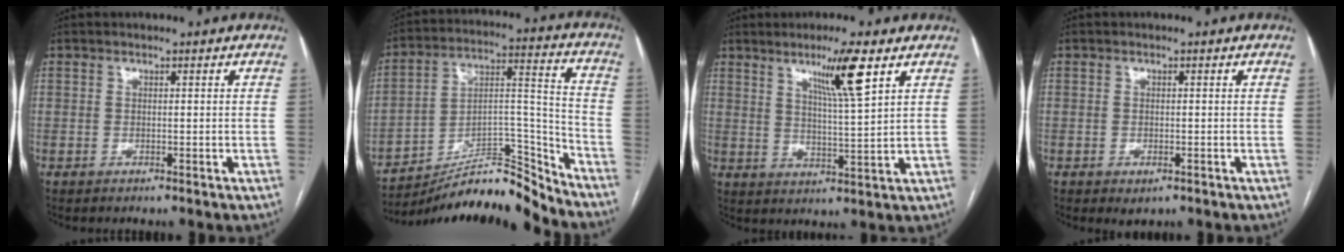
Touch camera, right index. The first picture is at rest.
{"total": 16.0, "force": [-15.2, 1.1, 4.8], "torque": [-0.072, 0.055, -0.256]}
{"total": 8.3, "force": [4.6, -0.4, 6.9], "torque": [-0.118, -0.008, 0.079]}
{"total": 1.7, "force": [-0.8, 0.9, 1.2], "torque": [-0.016, -0.001, -0.005]}